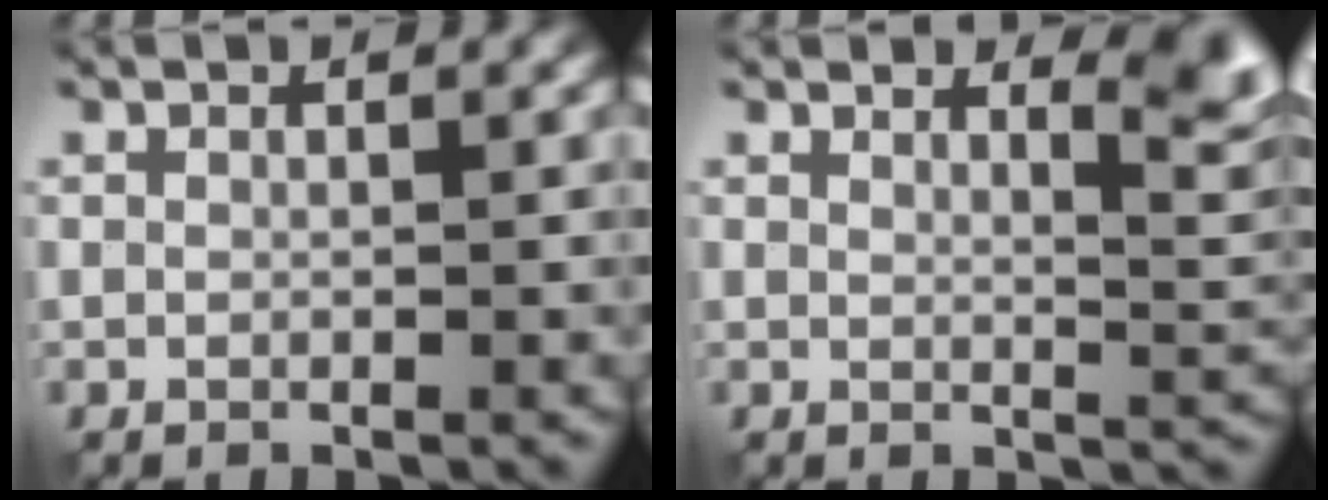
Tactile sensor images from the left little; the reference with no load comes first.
{"total": 4.4, "force": [3.3, 1.2, 2.7], "torque": [-0.017, 0.009, 0.045]}